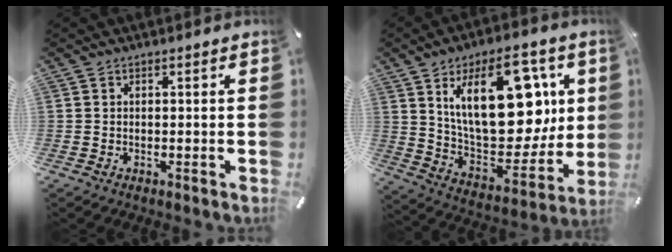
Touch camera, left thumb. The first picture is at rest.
{"total": 24.1, "force": [8.6, 12.8, 18.5], "torque": [-0.310, -0.042, 0.142]}